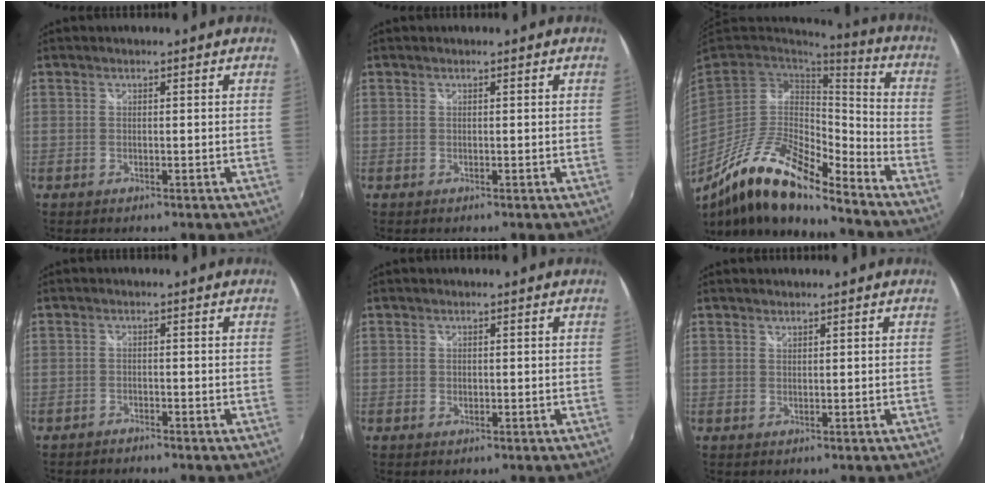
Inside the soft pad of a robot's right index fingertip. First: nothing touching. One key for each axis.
{"total": 0.0}
{"total": 18.5, "fx": -12.5, "fy": 5.4, "fz": 12.6, "tx": -0.235, "ty": -0.023, "tz": -0.236}
{"total": 1.6, "fx": -1.6, "fy": 0.3, "fz": 0.1, "tx": -0.012, "ty": -0.004, "tz": -0.031}
{"total": 0.5, "fx": -0.1, "fy": 0.5, "fz": 0.2, "tx": -0.001, "ty": -0.002, "tz": -0.002}
{"total": 0.5, "fx": 0.5, "fy": 0.1, "fz": 0.1, "tx": 0.000, "ty": 0.000, "tz": 0.009}